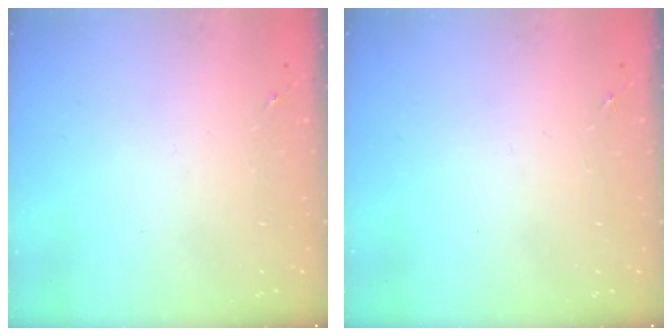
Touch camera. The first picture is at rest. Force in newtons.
{"total": 0.0}